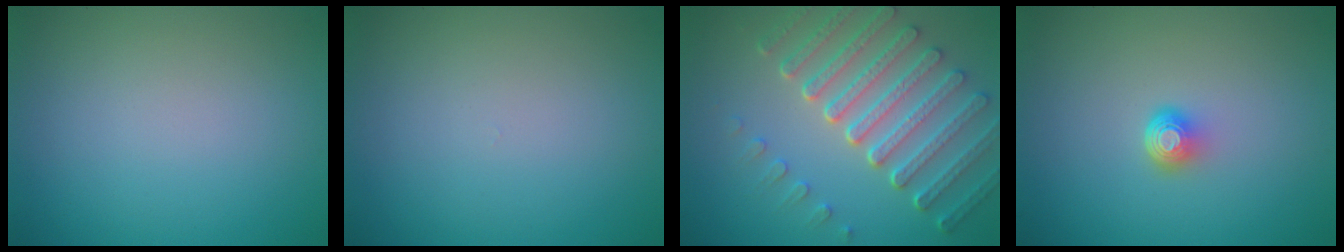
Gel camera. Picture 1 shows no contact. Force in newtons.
{"total": 0.0}
{"total": 7.1, "press": 5.3, "slide": 4.8}
{"total": 2.0, "press": 1.3, "slide": 1.6}